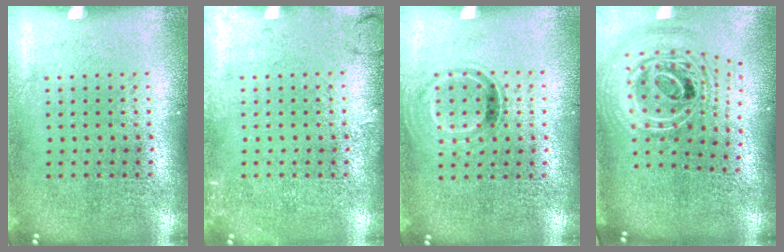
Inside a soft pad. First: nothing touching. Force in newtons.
{"total": 1.7, "press": 1.7, "slide": 0.3}
{"total": 0.9, "press": 0.8, "slide": 0.3}
{"total": 2.8, "press": 1.9, "slide": 2.0}